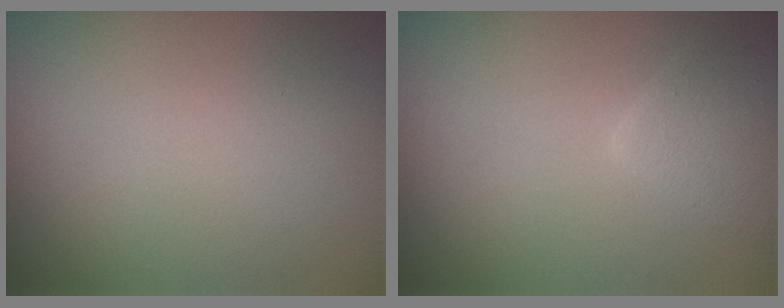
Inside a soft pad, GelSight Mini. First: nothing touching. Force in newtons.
{"total": 3.6, "press": 3.6, "slide": 0.3}